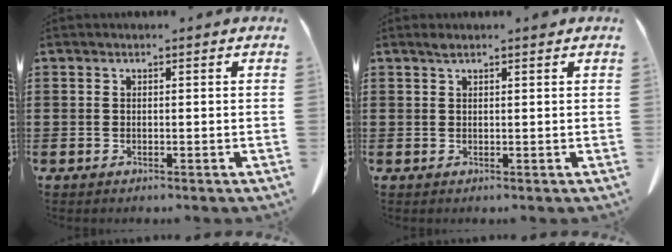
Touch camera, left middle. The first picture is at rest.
{"total": 1.1, "force": [0.8, 0.1, 0.7], "torque": [-0.017, -0.001, 0.016]}